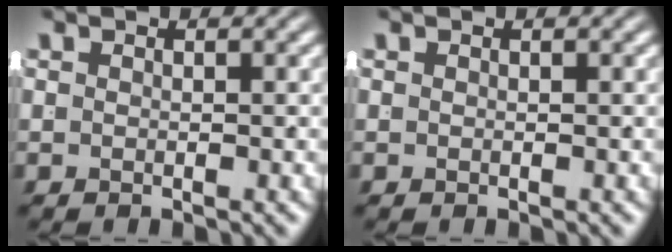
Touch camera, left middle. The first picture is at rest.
{"total": 0.0}